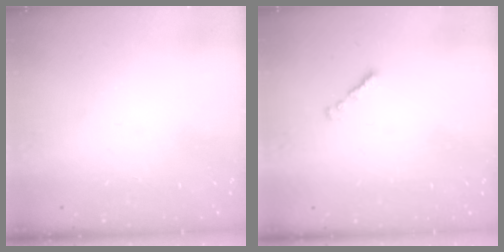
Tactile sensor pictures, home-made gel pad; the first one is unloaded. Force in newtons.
{"total": 0.8, "press": 0.7, "slide": 0.4}